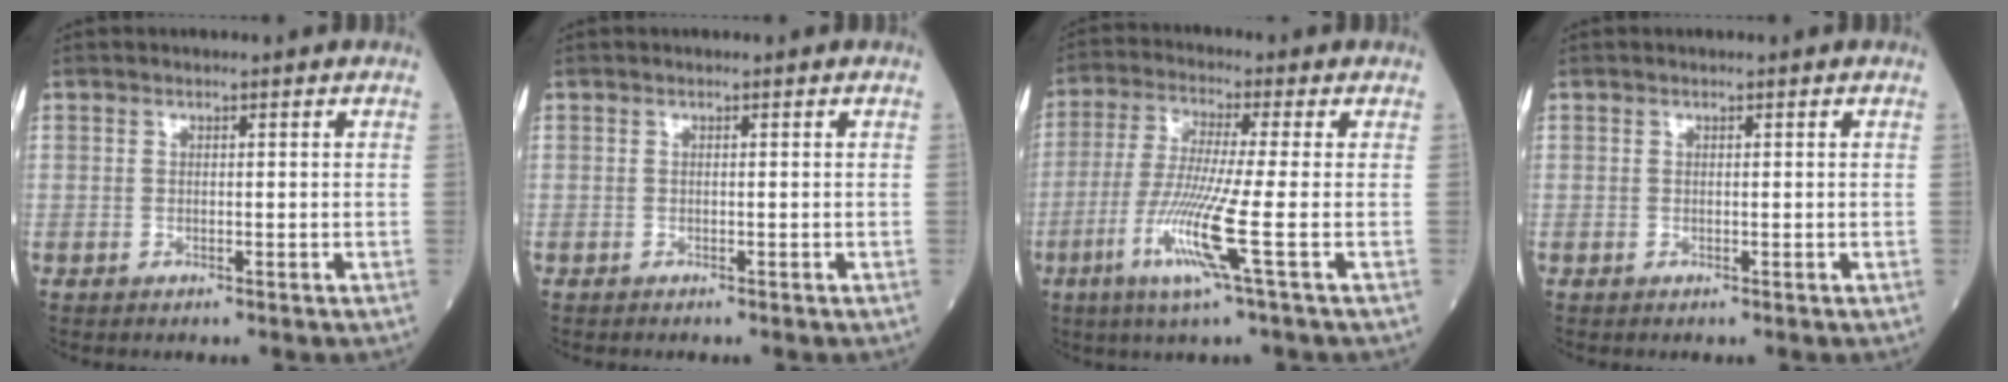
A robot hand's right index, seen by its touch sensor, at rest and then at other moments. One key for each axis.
{"total": 0.0}
{"total": 10.0, "fx": -3.6, "fy": -1.4, "fz": 9.3, "tx": -0.193, "ty": -0.026, "tz": -0.076}
{"total": 0.0}